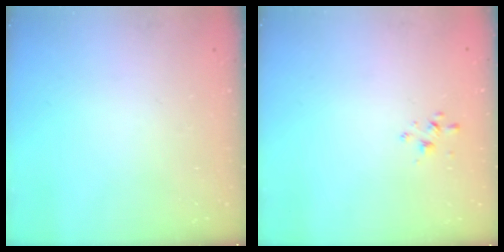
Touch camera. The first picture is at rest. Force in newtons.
{"total": 1.8, "press": 1.7, "slide": 0.4}